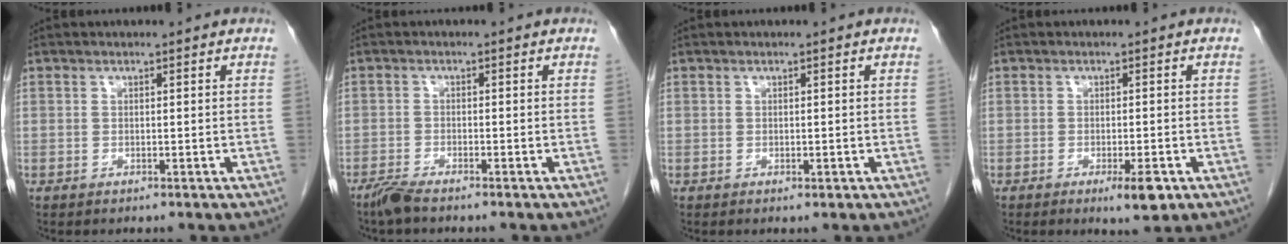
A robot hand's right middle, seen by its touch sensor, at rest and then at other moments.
{"total": 2.4, "force": [-2.1, 0.1, 1.2], "torque": [-0.034, -0.006, -0.044]}
{"total": 0.6, "force": [-0.2, 0.3, 0.5], "torque": [-0.007, -0.001, -0.001]}
{"total": 3.7, "force": [-1.8, 0.7, 3.2], "torque": [-0.044, -0.005, -0.021]}